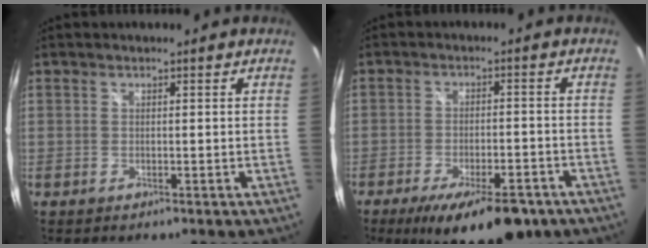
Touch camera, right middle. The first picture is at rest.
{"total": 15.4, "force": [-10.6, 5.5, 9.8], "torque": [-0.171, -0.027, -0.150]}